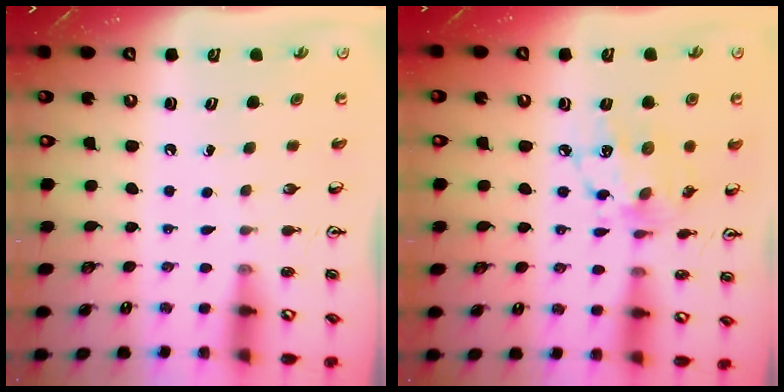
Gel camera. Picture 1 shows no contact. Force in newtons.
{"total": 12.0, "press": 11.9, "slide": 0.8}